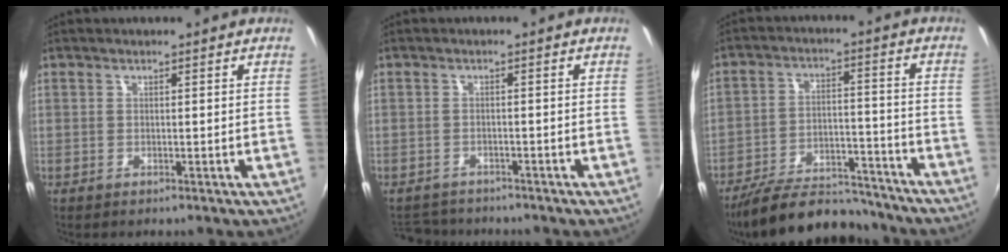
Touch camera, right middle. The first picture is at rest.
{"total": 5.8, "force": [-5.2, 2.2, 1.1], "torque": [-0.039, -0.004, -0.085]}
{"total": 17.4, "force": [-15.3, 5.3, 6.5], "torque": [-0.133, 0.004, -0.223]}